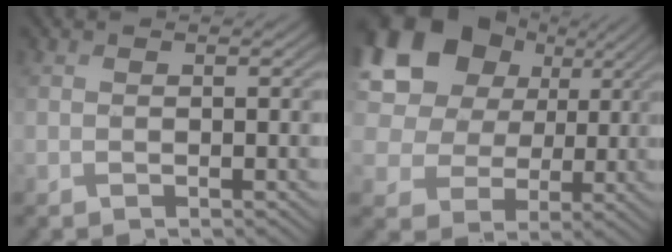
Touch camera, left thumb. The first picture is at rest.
{"total": 15.7, "force": [6.5, 12.0, 7.8], "torque": [-0.227, 0.047, 0.123]}